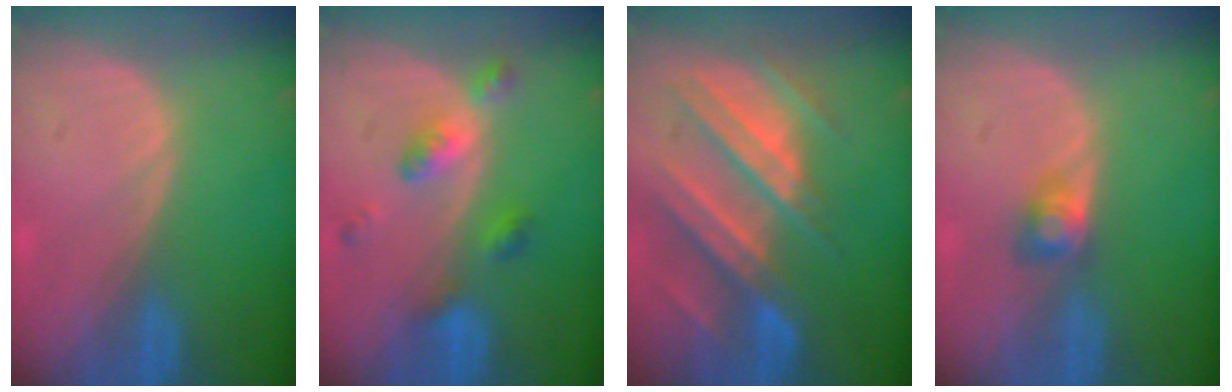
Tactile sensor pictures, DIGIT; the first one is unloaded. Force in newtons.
{"total": 5.6, "press": 4.8, "slide": 2.8}
{"total": 11.0, "press": 9.8, "slide": 5.0}
{"total": 2.6, "press": 2.5, "slide": 0.7}